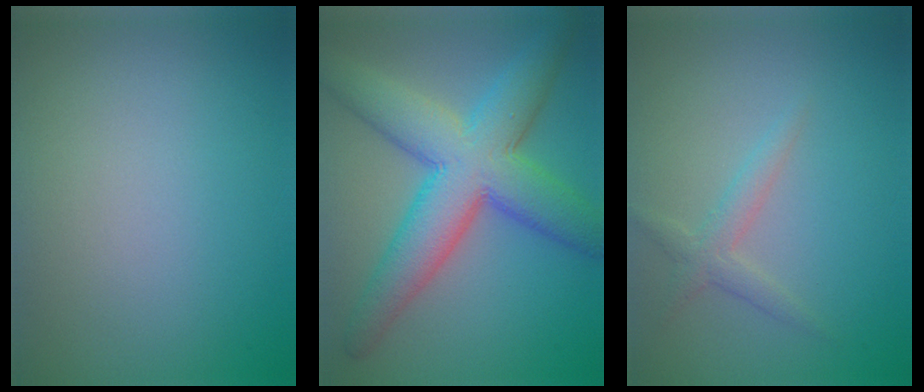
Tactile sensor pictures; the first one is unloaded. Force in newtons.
{"total": 9.5, "press": 9.5, "slide": 0.2}
{"total": 1.8, "press": 1.8, "slide": 0.1}